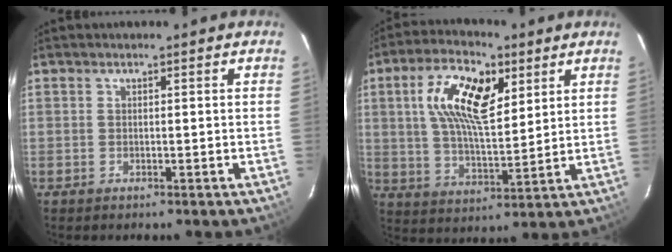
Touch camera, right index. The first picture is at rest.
{"total": 14.4, "force": [5.3, 6.7, 11.6], "torque": [-0.218, 0.019, 0.096]}